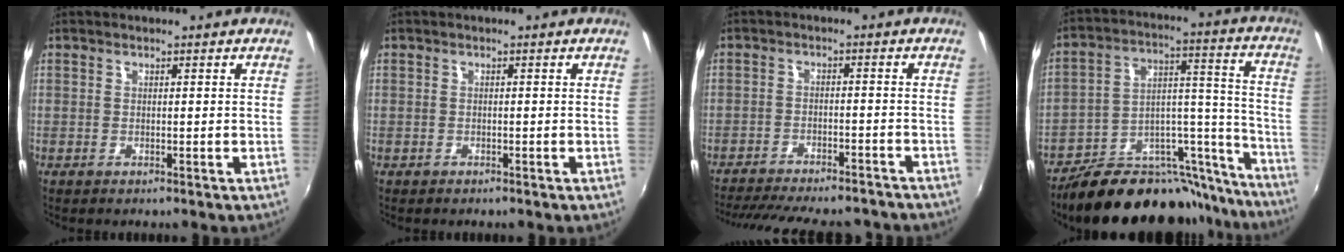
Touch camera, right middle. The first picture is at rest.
{"total": 0.7, "force": [-0.6, 0.4, 0.1], "torque": [-0.006, -0.002, -0.010]}
{"total": 20.2, "force": [-17.5, 5.3, 8.6], "torque": [-0.178, -0.016, -0.234]}
{"total": 24.7, "force": [-21.1, 9.3, 8.8], "torque": [-0.109, 0.065, -0.300]}